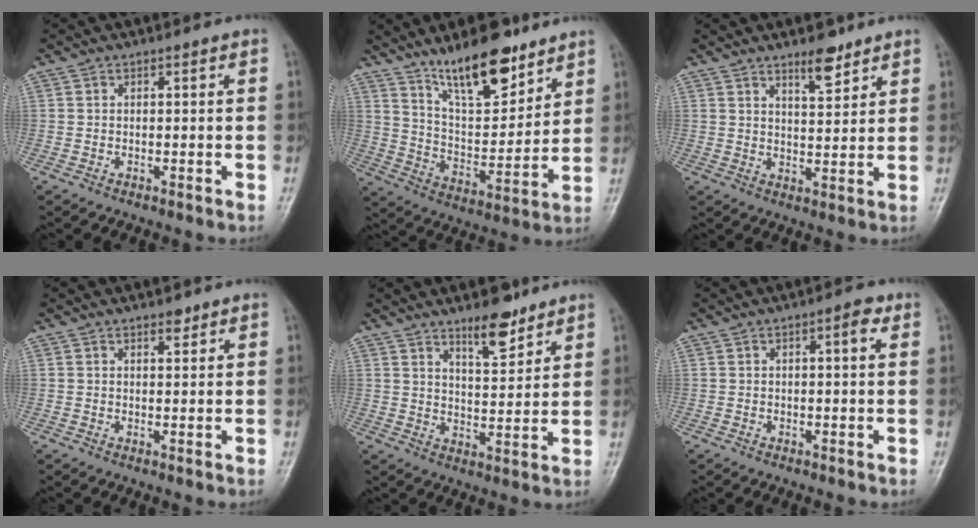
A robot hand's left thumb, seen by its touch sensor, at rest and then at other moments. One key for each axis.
{"total": 15.8, "fx": 11.4, "fy": 5.6, "fz": 9.4, "tx": -0.119, "ty": -0.074, "tz": 0.202}
{"total": 5.7, "fx": 4.2, "fy": 1.8, "fz": 3.4, "tx": -0.040, "ty": -0.031, "tz": 0.067}
{"total": 1.9, "fx": 1.3, "fy": 0.8, "fz": 1.0, "tx": -0.006, "ty": -0.007, "tz": 0.018}
{"total": 7.9, "fx": 5.8, "fy": 2.6, "fz": 4.7, "tx": -0.055, "ty": -0.044, "tz": 0.093}
{"total": 3.0, "fx": 1.1, "fy": 0.9, "fz": 2.6, "tx": -0.035, "ty": 0.003, "tz": 0.013}